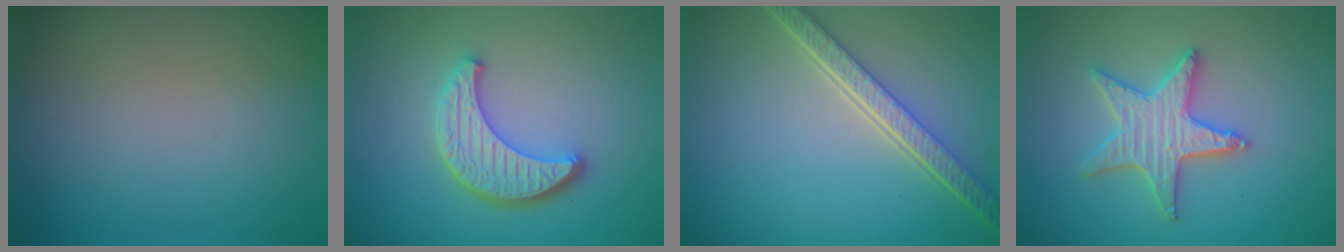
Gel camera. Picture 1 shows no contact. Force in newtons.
{"total": 4.5, "press": 3.8, "slide": 2.5}
{"total": 5.0, "press": 3.7, "slide": 3.3}
{"total": 4.7, "press": 4.6, "slide": 0.8}